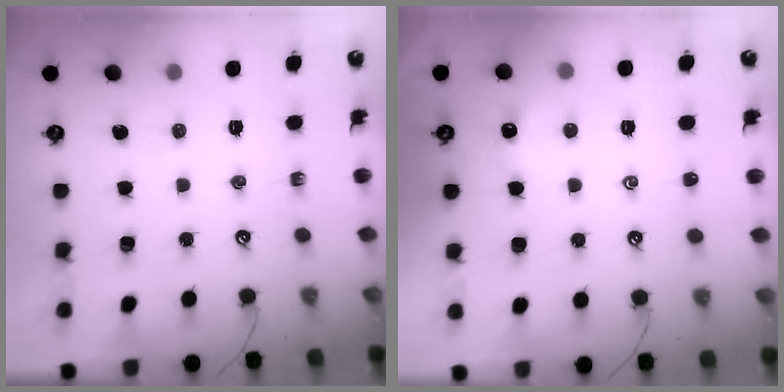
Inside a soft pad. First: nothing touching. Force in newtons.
{"total": 0.6, "press": 0.5, "slide": 0.4}